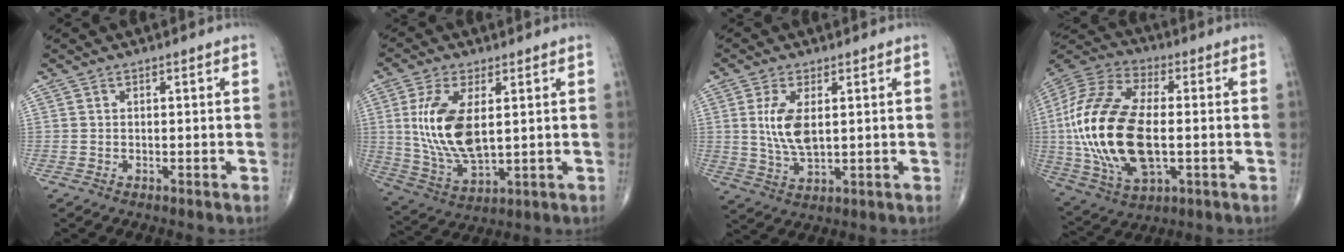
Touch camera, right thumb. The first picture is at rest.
{"total": 13.9, "force": [2.3, 6.7, 11.9], "torque": [-0.243, -0.016, 0.057]}
{"total": 7.6, "force": [1.4, 3.5, 6.6], "torque": [-0.133, -0.012, 0.035]}
{"total": 25.6, "force": [-1.5, 13.0, 22.0], "torque": [-0.478, -0.003, -0.024]}